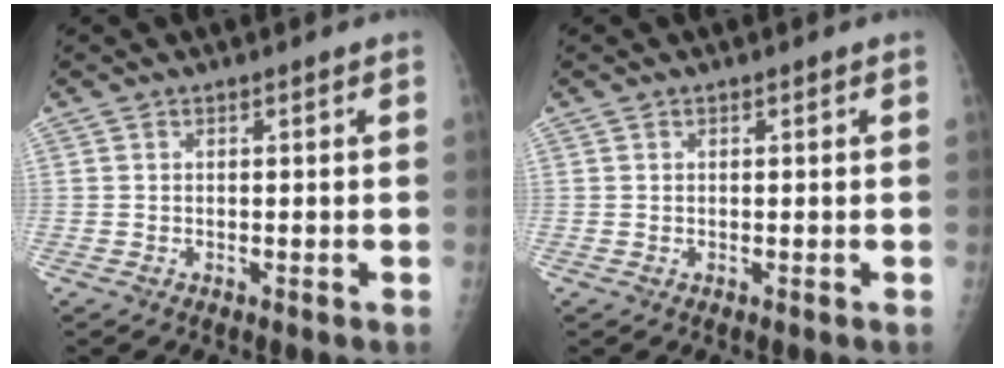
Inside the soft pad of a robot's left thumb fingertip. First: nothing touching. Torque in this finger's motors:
{"motor_torque": [-0.11, -0.03, -0.02, 0.04, -0.01]}